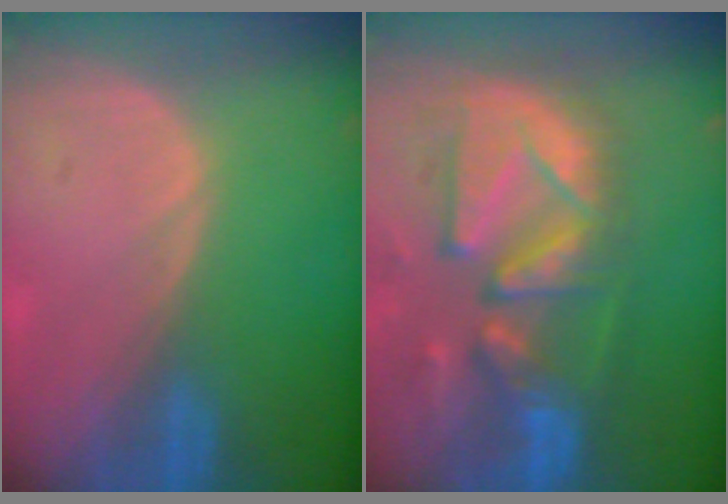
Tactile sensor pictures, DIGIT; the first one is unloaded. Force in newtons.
{"total": 13.2, "press": 11.3, "slide": 6.9}